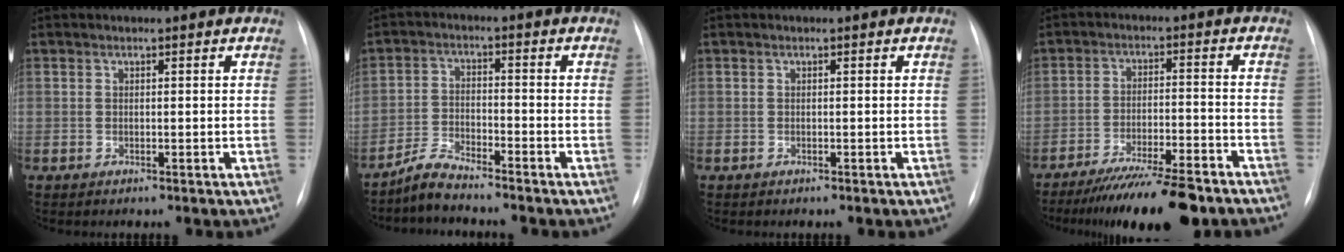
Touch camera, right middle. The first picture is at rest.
{"total": 4.3, "force": [-4.2, 0.2, 1.0], "torque": [-0.024, -0.015, -0.084]}
{"total": 0.0}
{"total": 14.1, "force": [-11.4, 1.6, 8.0], "torque": [-0.120, -0.019, -0.179]}